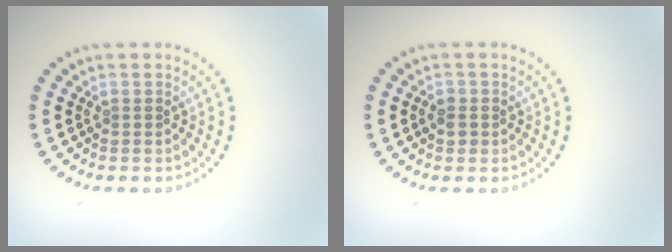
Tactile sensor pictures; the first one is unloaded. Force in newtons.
{"total": 1.2, "press": 1.1, "slide": 0.3}